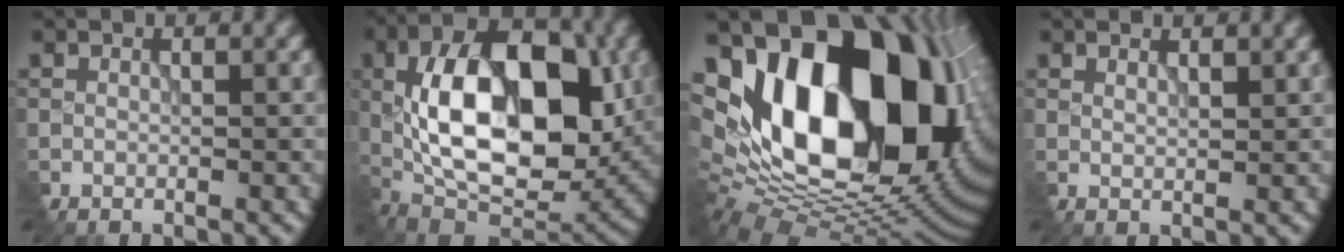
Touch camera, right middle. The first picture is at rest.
{"total": 14.4, "force": [0.2, 7.8, 12.1], "torque": [-0.188, 0.004, -0.003]}
{"total": 19.7, "force": [3.6, 12.3, 15.0], "torque": [-0.253, 0.006, 0.074]}
{"total": 1.0, "force": [0.9, 0.0, 0.4], "torque": [-0.013, -0.003, 0.014]}